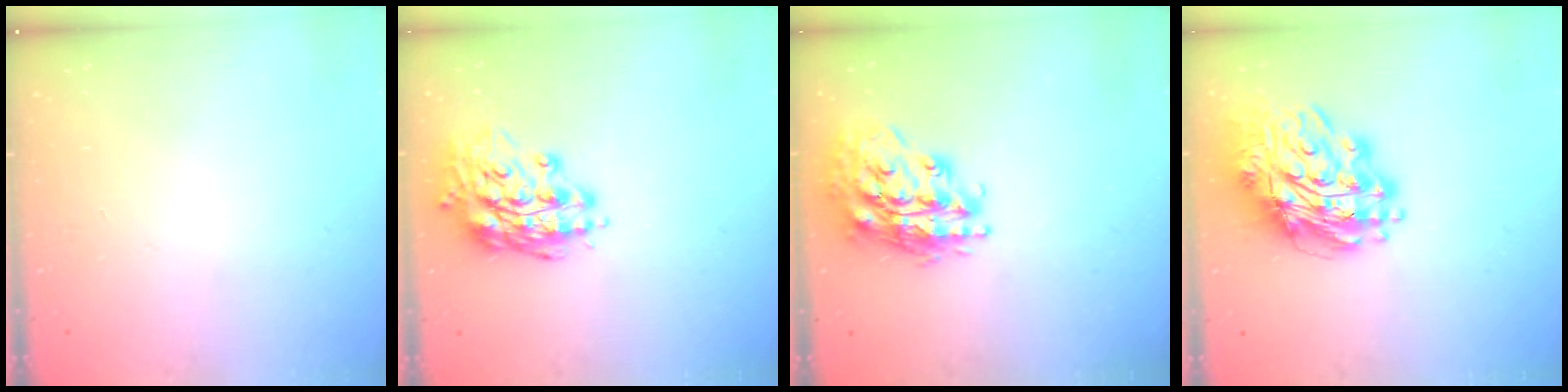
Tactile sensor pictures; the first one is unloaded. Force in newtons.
{"total": 16.0, "press": 15.8, "slide": 2.7}
{"total": 21.2, "press": 21.1, "slide": 2.1}
{"total": 18.5, "press": 18.3, "slide": 3.0}